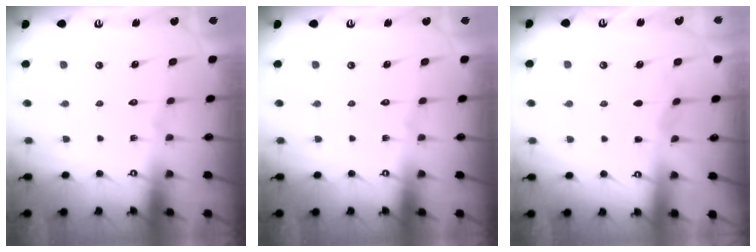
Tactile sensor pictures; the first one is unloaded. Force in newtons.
{"total": 0.0}
{"total": 2.9, "press": 2.9, "slide": 0.4}